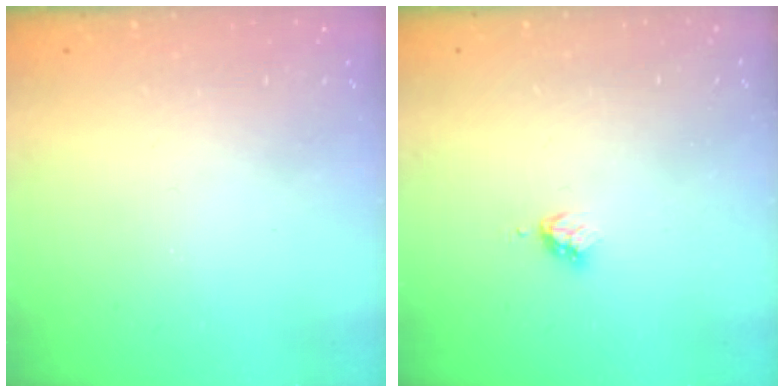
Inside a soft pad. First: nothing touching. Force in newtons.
{"total": 2.9, "press": 2.8, "slide": 0.4}